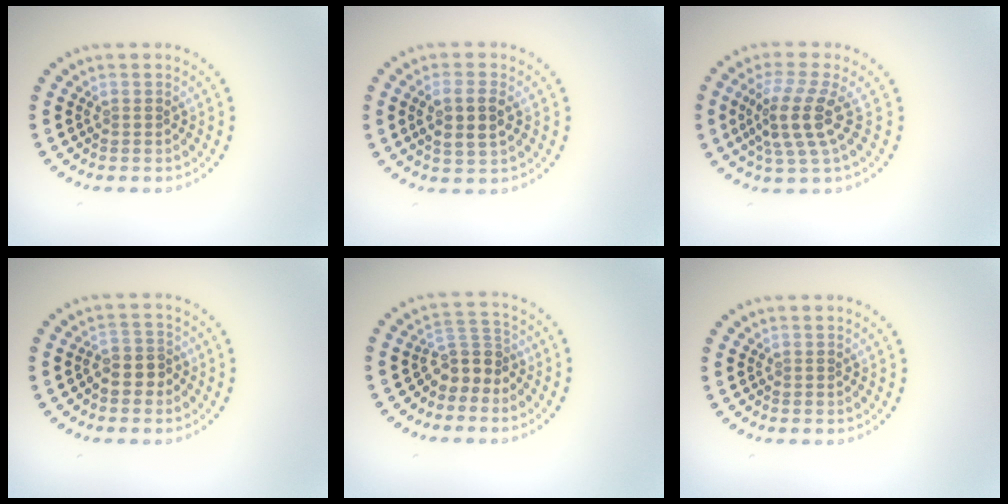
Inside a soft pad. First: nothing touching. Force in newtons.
{"total": 3.0, "press": 2.8, "slide": 0.9}
{"total": 3.9, "press": 3.2, "slide": 2.3}
{"total": 2.4, "press": 2.1, "slide": 1.1}
{"total": 3.0, "press": 2.3, "slide": 1.9}
{"total": 0.0}